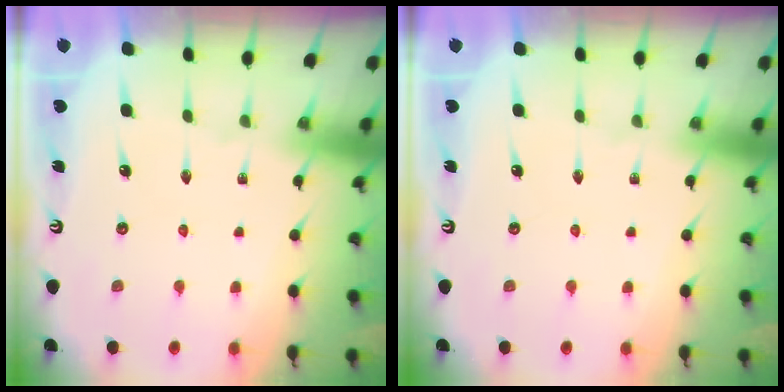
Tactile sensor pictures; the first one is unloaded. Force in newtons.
{"total": 0.0}